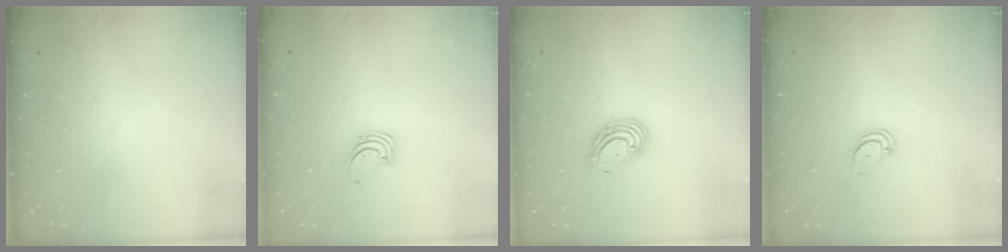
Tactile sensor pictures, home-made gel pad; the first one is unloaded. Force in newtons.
{"total": 1.4, "press": 1.4, "slide": 0.1}
{"total": 8.8, "press": 8.6, "slide": 1.7}
{"total": 2.1, "press": 2.1, "slide": 0.1}